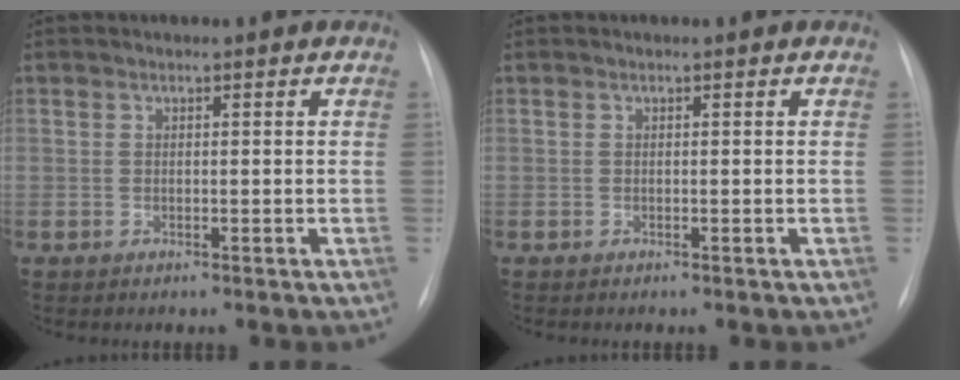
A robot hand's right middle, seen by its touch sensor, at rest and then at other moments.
{"total": 0.0}